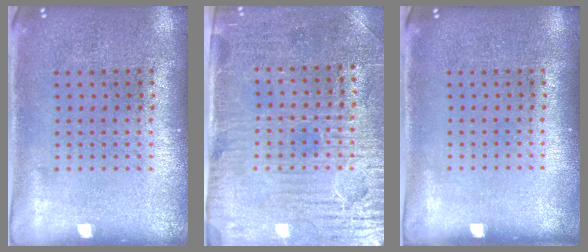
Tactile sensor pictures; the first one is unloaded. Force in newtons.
{"total": 3.5, "press": 3.2, "slide": 1.6}
{"total": 0.0}